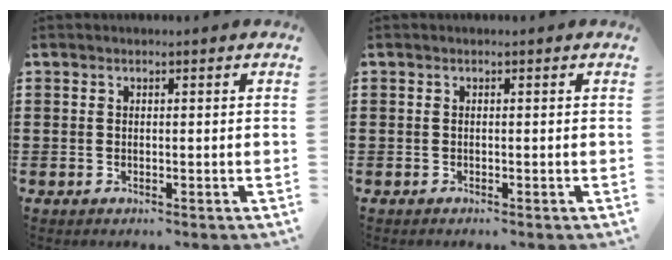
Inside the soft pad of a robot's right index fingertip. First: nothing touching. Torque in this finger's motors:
{"motor_torque": [-0.98, 0.98, 0.00, 0.00]}